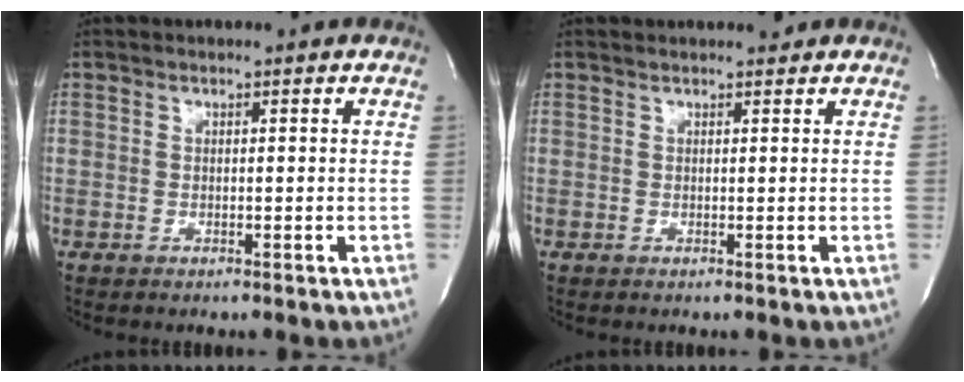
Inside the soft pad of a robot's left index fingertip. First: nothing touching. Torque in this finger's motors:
{"motor_torque": [0.00, 0.00, 0.00, -0.01]}